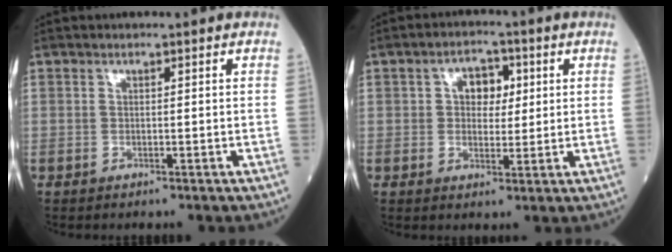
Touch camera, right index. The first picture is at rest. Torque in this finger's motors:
{"motor_torque": [0.12, 0.05, 0.08, 0.04]}